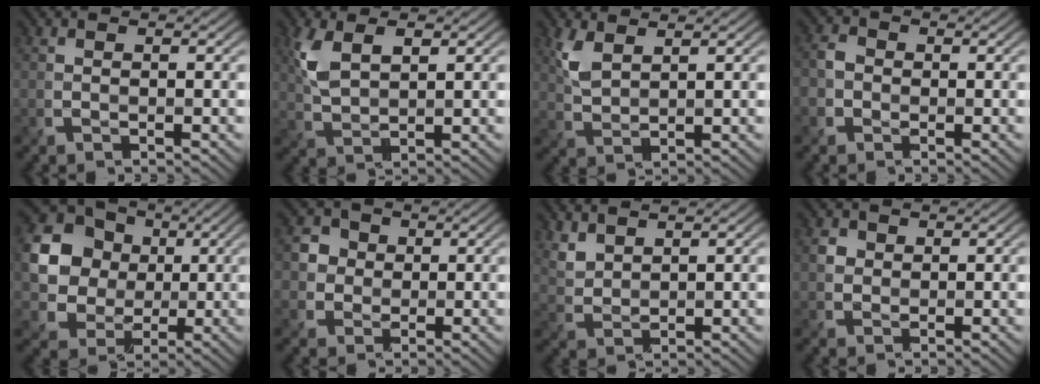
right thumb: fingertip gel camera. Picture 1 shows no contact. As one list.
[{"total": 5.3, "force": [2.3, 2.6, 4.0], "torque": [-0.105, 0.000, 0.047]}, {"total": 3.8, "force": [2.3, 1.6, 2.5], "torque": [-0.075, 0.002, 0.052]}, {"total": 2.6, "force": [-0.7, 2.3, 0.9], "torque": [-0.027, 0.000, -0.019]}, {"total": 14.5, "force": [3.2, 12.6, 6.4], "torque": [-0.211, 0.026, 0.075]}, {"total": 3.5, "force": [0.5, 3.3, 0.9], "torque": [-0.031, 0.003, 0.004]}, {"total": 3.1, "force": [2.6, 1.2, 1.3], "torque": [-0.042, -0.001, 0.063]}, {"total": 1.6, "force": [0.7, 1.4, 0.3], "torque": [-0.014, 0.000, 0.014]}]